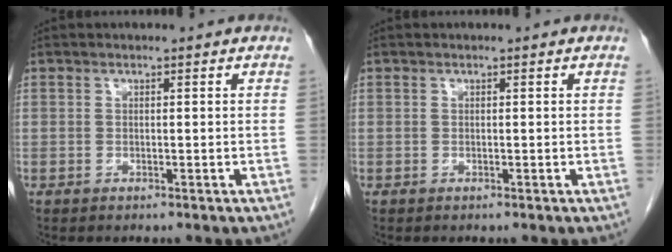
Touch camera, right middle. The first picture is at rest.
{"total": 0.0}